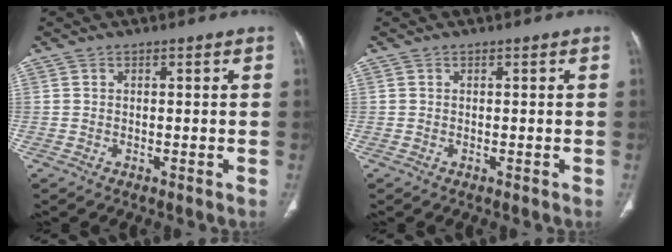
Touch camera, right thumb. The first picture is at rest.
{"total": 0.0}